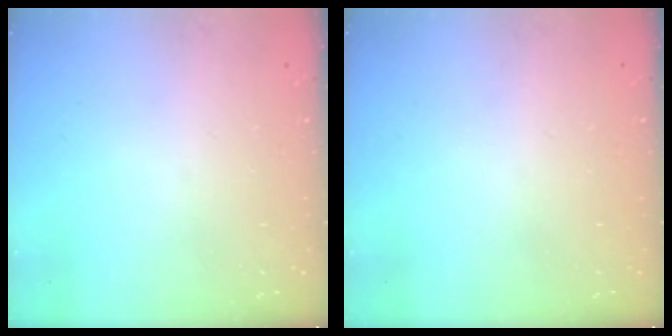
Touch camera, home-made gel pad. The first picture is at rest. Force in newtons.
{"total": 3.6, "press": 1.4, "slide": 3.3}